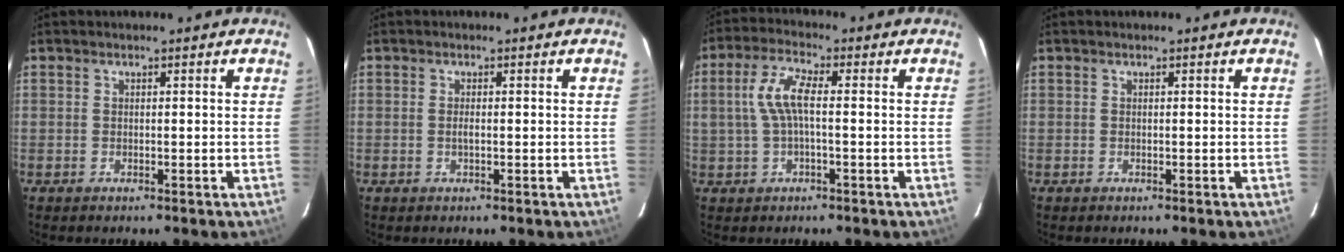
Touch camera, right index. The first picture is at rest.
{"total": 0.9, "force": [-0.1, 0.1, 0.9], "torque": [-0.017, 0.000, -0.001]}
{"total": 6.4, "force": [0.2, 2.1, 6.1], "torque": [-0.124, 0.011, 0.009]}
{"total": 0.0}